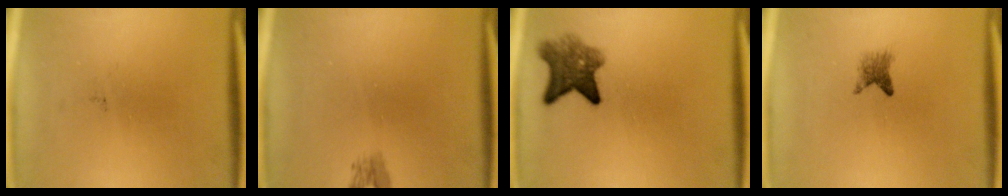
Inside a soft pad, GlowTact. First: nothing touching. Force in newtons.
{"total": 1.3}
{"total": 6.0}
{"total": 2.0}